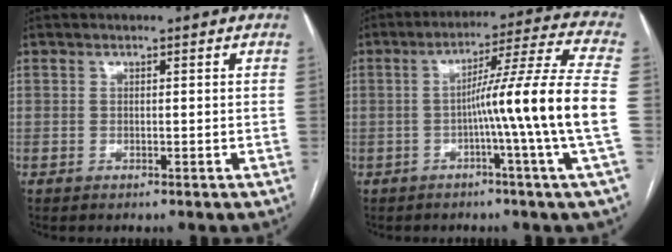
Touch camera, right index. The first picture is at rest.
{"total": 14.2, "force": [-2.5, -3.0, 13.7], "torque": [-0.200, 0.004, -0.048]}